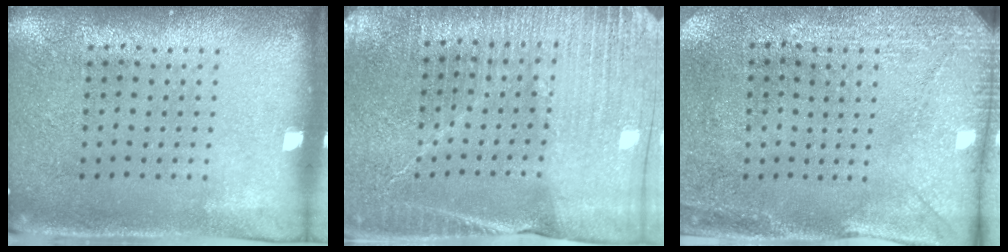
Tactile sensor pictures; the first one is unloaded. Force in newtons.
{"total": 3.6, "press": 3.5, "slide": 0.9}
{"total": 2.9, "press": 2.3, "slide": 1.8}